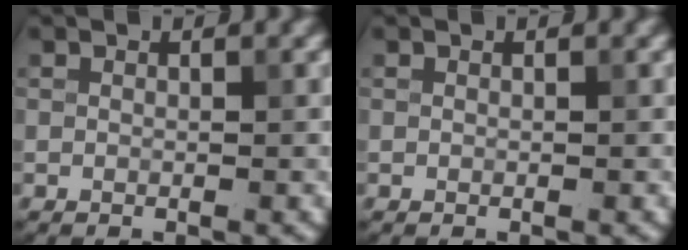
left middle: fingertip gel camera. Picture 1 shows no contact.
{"total": 0.0}